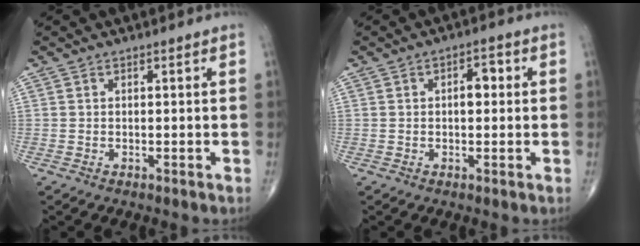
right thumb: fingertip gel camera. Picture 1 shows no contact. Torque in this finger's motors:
{"motor_torque": [1.26, 3.13, 0.91, 0.17, 0.02]}